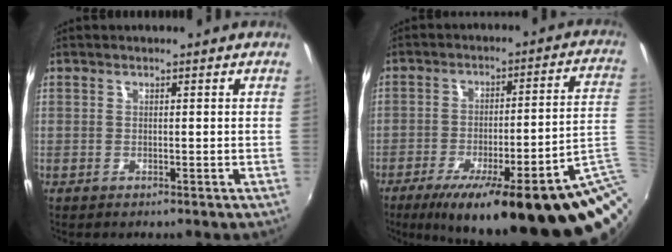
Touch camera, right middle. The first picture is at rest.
{"total": 27.0, "force": [-15.1, 3.5, 22.1], "torque": [-0.291, -0.022, -0.204]}